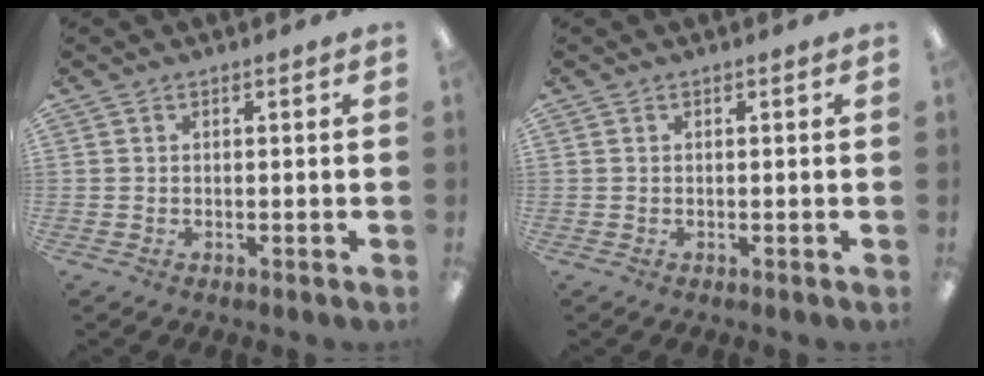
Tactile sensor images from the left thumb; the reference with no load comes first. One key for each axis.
{"total": 0.0}